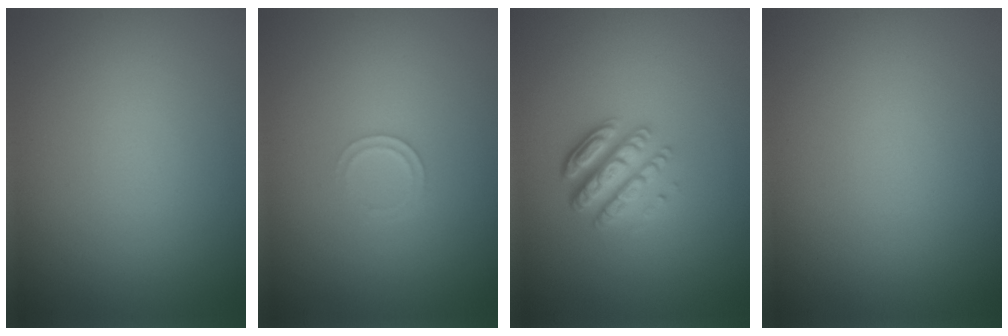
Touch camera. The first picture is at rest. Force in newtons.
{"total": 0.9, "press": 0.9, "slide": 0.1}
{"total": 4.7, "press": 3.4, "slide": 3.2}
{"total": 0.0}